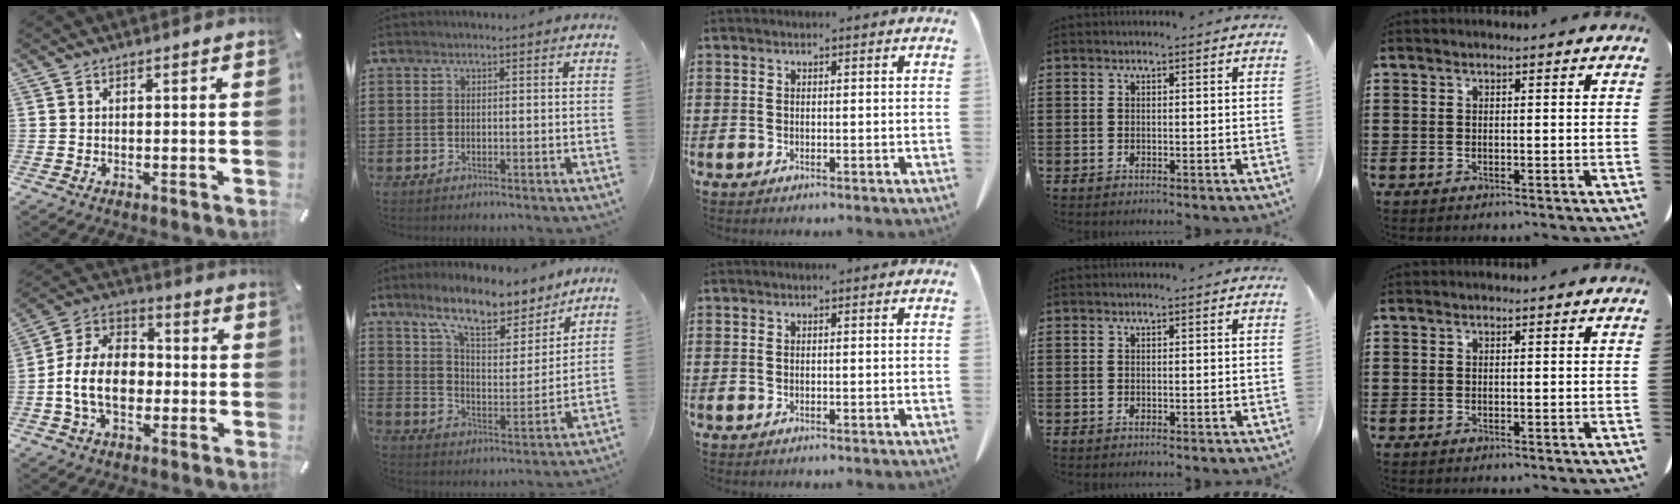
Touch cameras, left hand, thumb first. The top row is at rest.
{"thumb": {"total": 12.2, "force": [-2.9, 8.7, 8.0], "torque": [-0.192, 0.014, -0.056]}, "index": {"total": 10.9, "force": [8.7, 2.5, 6.0], "torque": [-0.127, -0.032, 0.152]}}